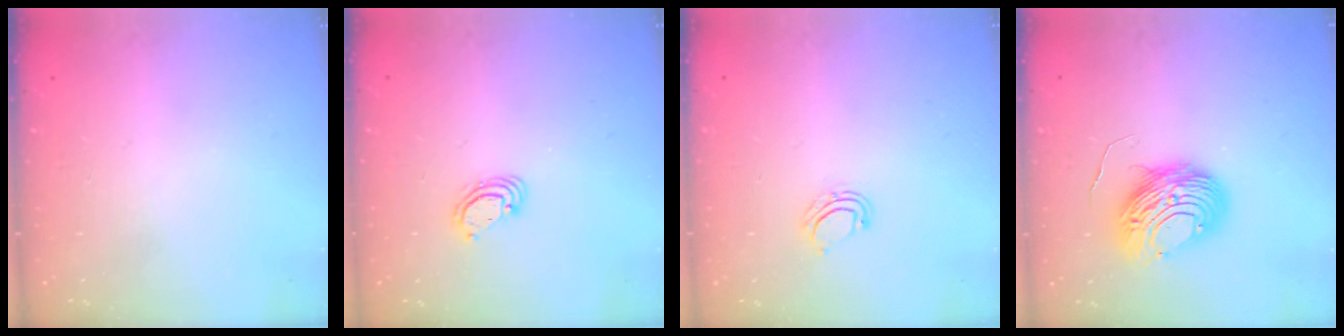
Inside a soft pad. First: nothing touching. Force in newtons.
{"total": 3.9, "press": 3.8, "slide": 0.4}
{"total": 5.0, "press": 4.9, "slide": 1.0}
{"total": 9.5, "press": 9.5, "slide": 0.8}